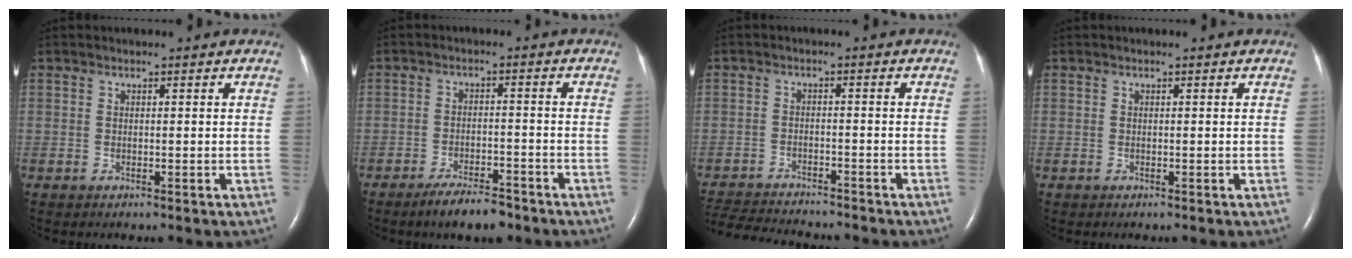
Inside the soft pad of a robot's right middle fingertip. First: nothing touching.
{"total": 5.8, "force": [-4.6, 1.4, 3.2], "torque": [-0.062, -0.005, -0.076]}
{"total": 12.2, "force": [-11.4, 1.7, 4.0], "torque": [-0.077, -0.009, -0.170]}
{"total": 0.0}